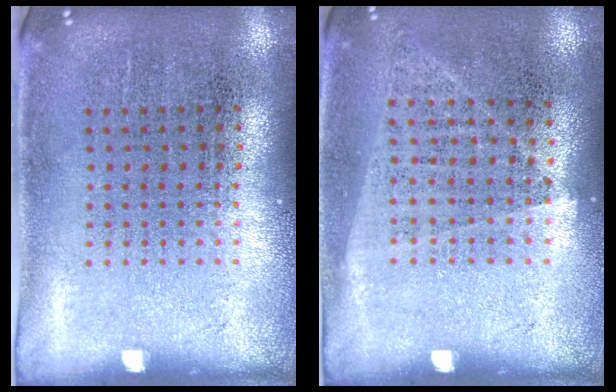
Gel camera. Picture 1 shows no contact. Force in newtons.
{"total": 1.0, "press": 0.9, "slide": 0.5}